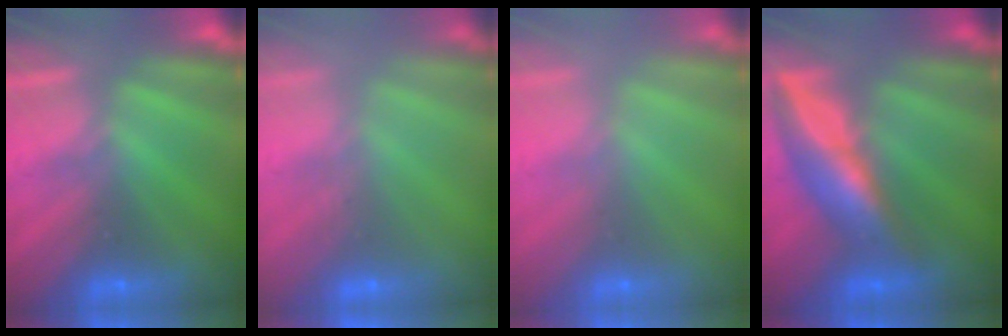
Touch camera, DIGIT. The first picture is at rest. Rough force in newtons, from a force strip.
{"total": 2.5}
{"total": 2.5}
{"total": 6.8}